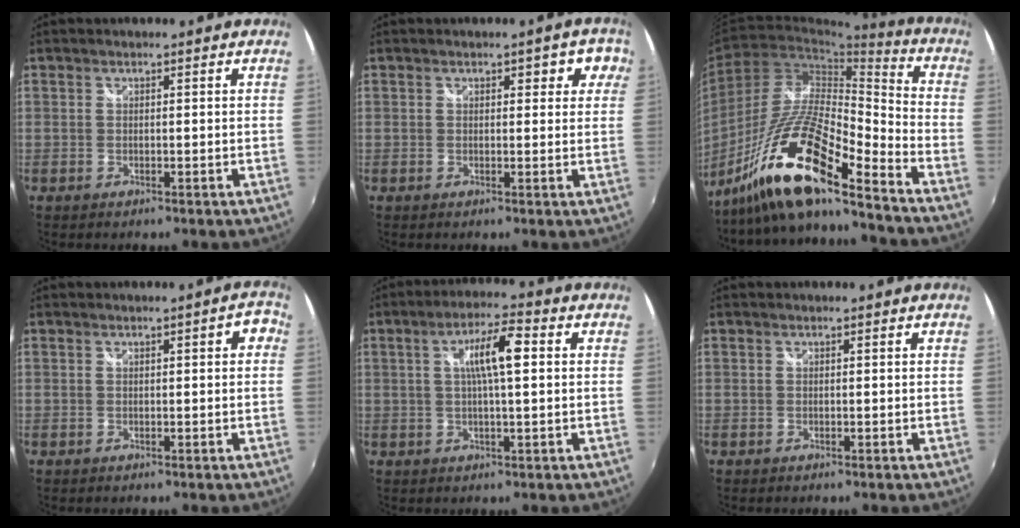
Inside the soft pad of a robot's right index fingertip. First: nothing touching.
{"total": 4.1, "force": [1.6, 2.2, 3.0], "torque": [-0.030, 0.014, 0.020]}
{"total": 17.6, "force": [-12.2, 2.3, 12.4], "torque": [-0.238, -0.010, -0.247]}
{"total": 2.9, "force": [0.6, 0.8, 2.7], "torque": [-0.035, 0.010, 0.010]}
{"total": 7.8, "force": [1.5, 1.3, 7.6], "torque": [-0.134, 0.009, 0.026]}
{"total": 0.0}